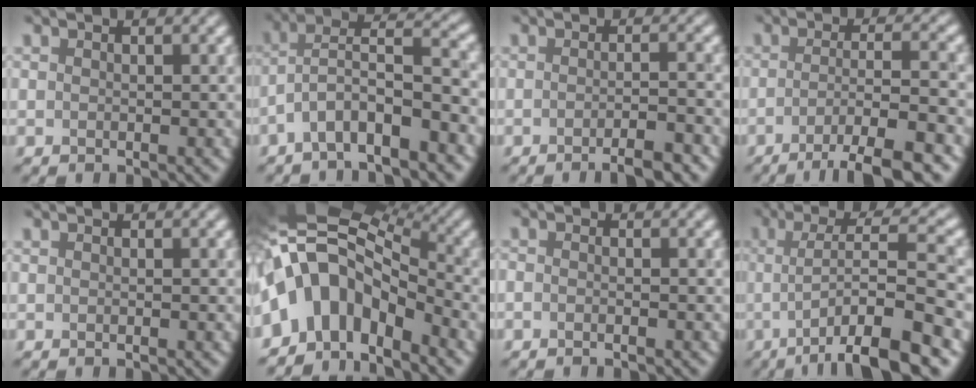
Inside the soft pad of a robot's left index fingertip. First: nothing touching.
{"total": 6.6, "force": [-4.0, 1.4, 5.1], "torque": [-0.087, 0.028, -0.064]}
{"total": 3.6, "force": [-2.3, 0.6, 2.7], "torque": [-0.030, 0.010, -0.028]}
{"total": 7.6, "force": [-4.2, 1.3, 6.2], "torque": [-0.080, 0.016, -0.055]}
{"total": 0.0}
{"total": 10.1, "force": [-3.5, 6.4, 7.0], "torque": [-0.116, 0.029, -0.063]}
{"total": 1.1, "force": [-1.1, 0.0, 0.1], "torque": [0.001, 0.007, -0.014]}
{"total": 10.2, "force": [-3.7, 2.1, 9.3], "torque": [-0.129, 0.026, -0.050]}